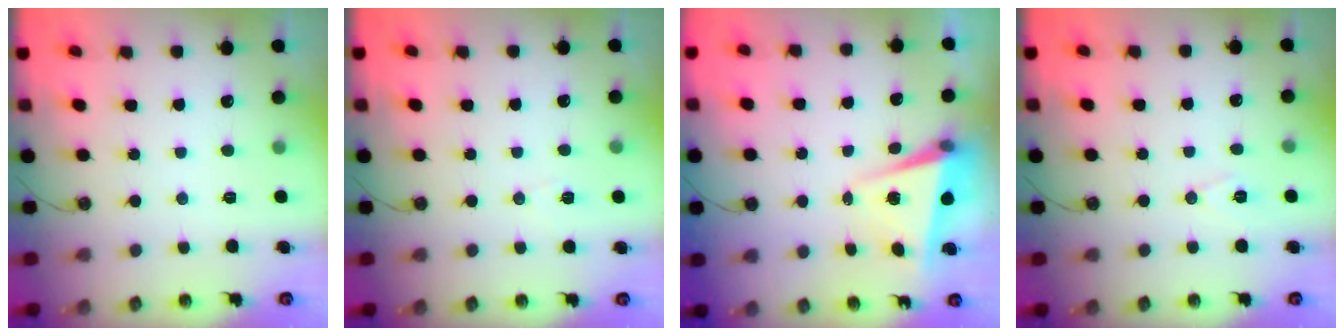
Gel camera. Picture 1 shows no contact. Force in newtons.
{"total": 5.2, "press": 4.9, "slide": 1.7}
{"total": 6.9, "press": 6.8, "slide": 0.8}
{"total": 7.4, "press": 6.0, "slide": 4.5}